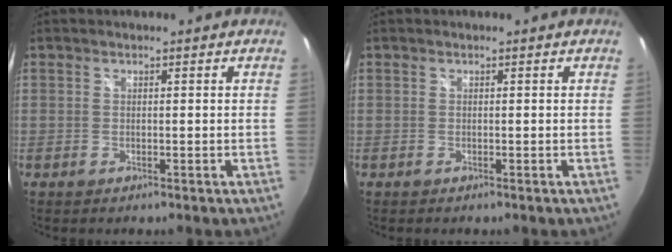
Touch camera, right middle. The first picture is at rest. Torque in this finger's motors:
{"motor_torque": [0.00, -0.01, 0.02, 0.01]}